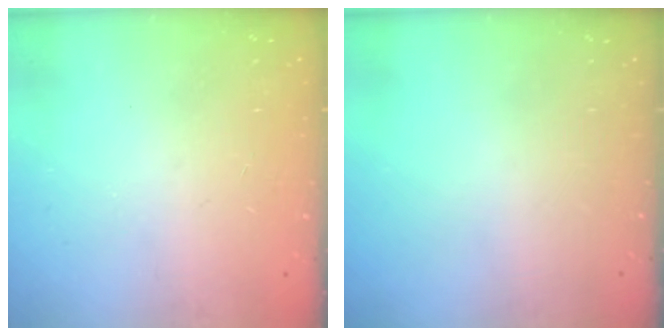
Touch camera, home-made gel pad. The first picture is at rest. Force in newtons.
{"total": 0.0}